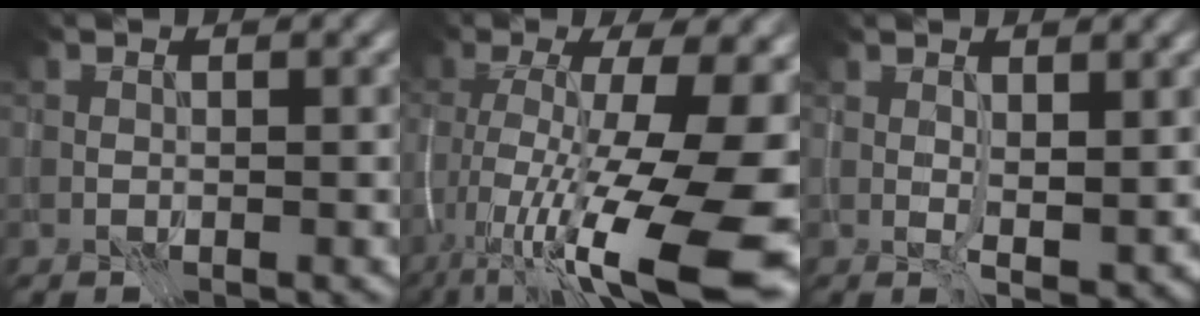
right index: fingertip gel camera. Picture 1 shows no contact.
{"total": 17.3, "force": [-6.8, 4.5, 15.2], "torque": [-0.253, 0.005, -0.112]}
{"total": 2.5, "force": [0.8, 0.8, 2.2], "torque": [-0.038, -0.003, 0.023]}